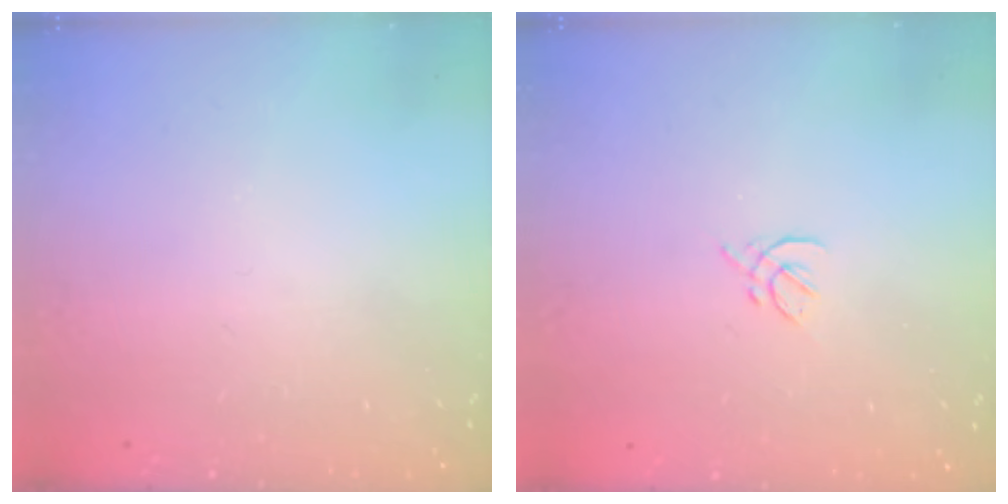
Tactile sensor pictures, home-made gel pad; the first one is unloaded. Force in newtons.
{"total": 2.0, "press": 1.9, "slide": 0.7}